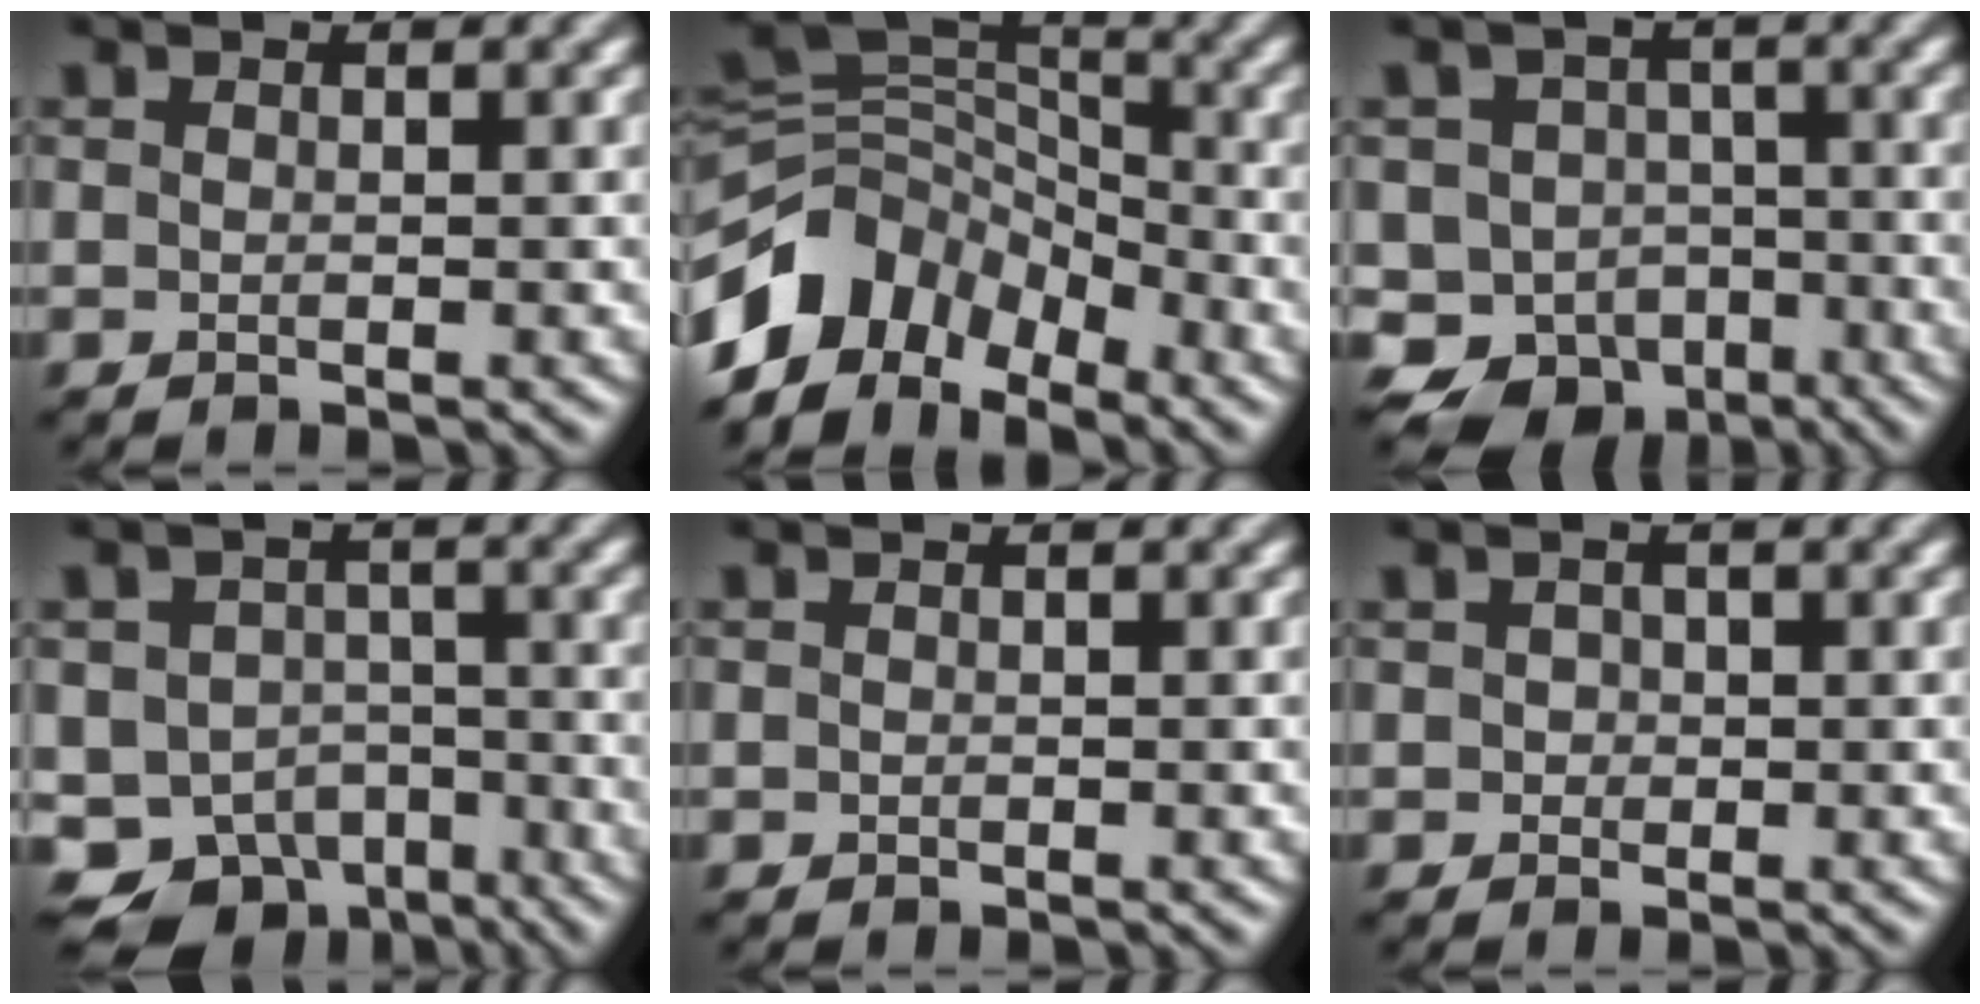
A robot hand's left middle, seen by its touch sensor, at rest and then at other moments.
{"total": 9.5, "force": [-5.2, 6.1, 5.0], "torque": [-0.089, 0.010, -0.116]}
{"total": 9.7, "force": [-5.7, 7.6, 2.3], "torque": [-0.008, -0.014, -0.099]}
{"total": 7.5, "force": [-5.0, 5.0, 2.4], "torque": [-0.027, -0.011, -0.084]}
{"total": 0.0}
{"total": 1.0, "force": [0.1, 0.9, 0.4], "torque": [-0.007, 0.000, 0.000]}